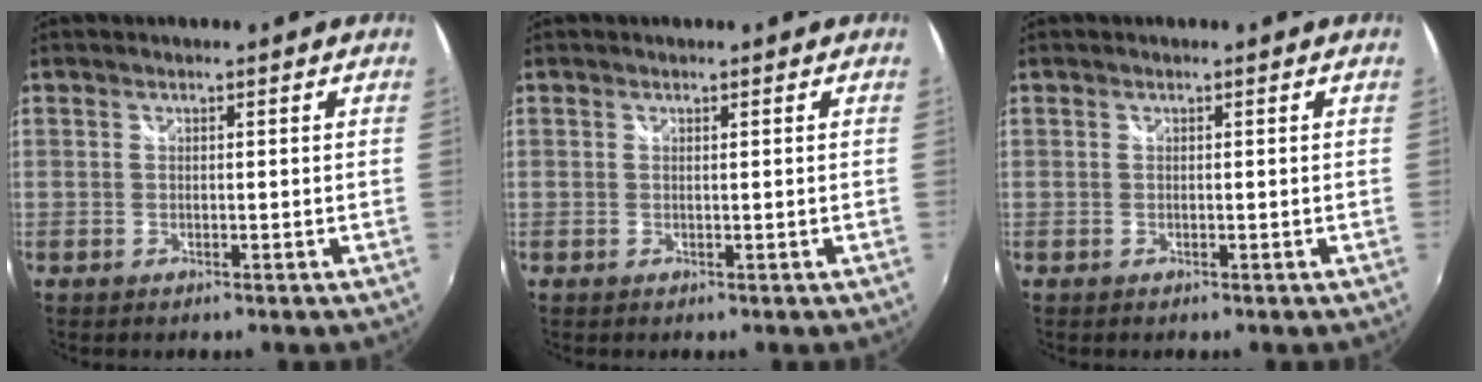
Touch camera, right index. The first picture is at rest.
{"total": 0.0}
{"total": 0.0}